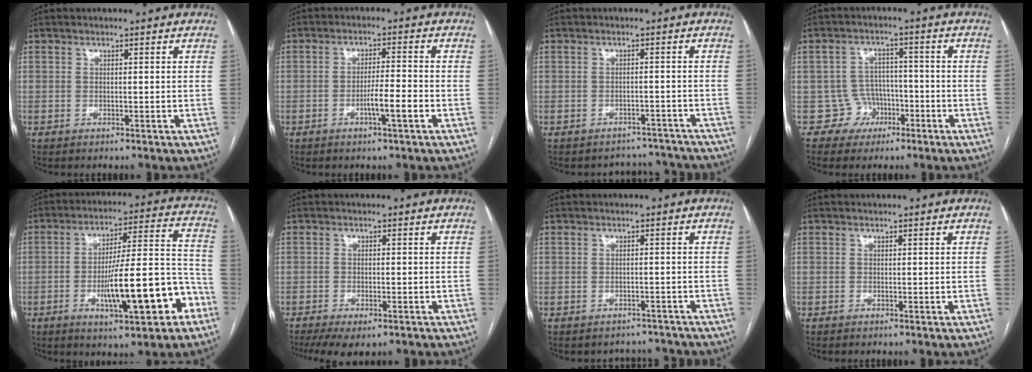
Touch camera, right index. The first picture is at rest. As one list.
[{"total": 4.6, "force": [-1.9, 0.0, 4.2], "torque": [-0.069, -0.003, -0.034]}, {"total": 6.2, "force": [-5.6, 2.4, -1.1], "torque": [0.027, 0.028, -0.060]}, {"total": 4.9, "force": [-2.1, 4.4, -0.5], "torque": [0.020, 0.016, -0.030]}, {"total": 16.4, "force": [-6.4, 3.1, 14.8], "torque": [-0.228, 0.016, -0.087]}, {"total": 7.2, "force": [-5.1, 2.5, 4.4], "torque": [-0.067, -0.013, -0.078]}, {"total": 3.7, "force": [-3.2, 1.8, -0.7], "torque": [0.009, 0.019, -0.040]}, {"total": 0.0}]